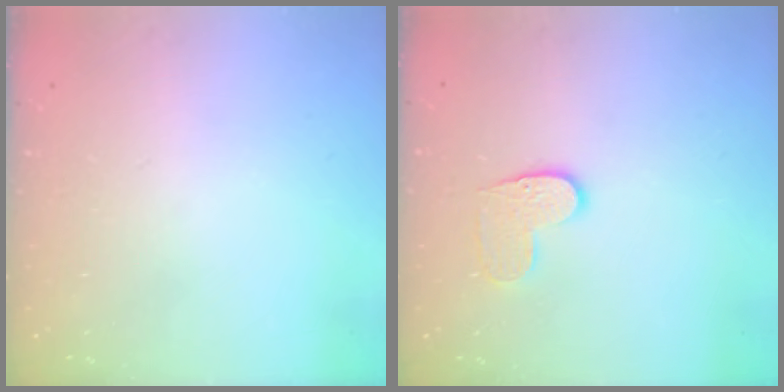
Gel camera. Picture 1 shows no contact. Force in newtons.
{"total": 6.1, "press": 6.1, "slide": 0.4}